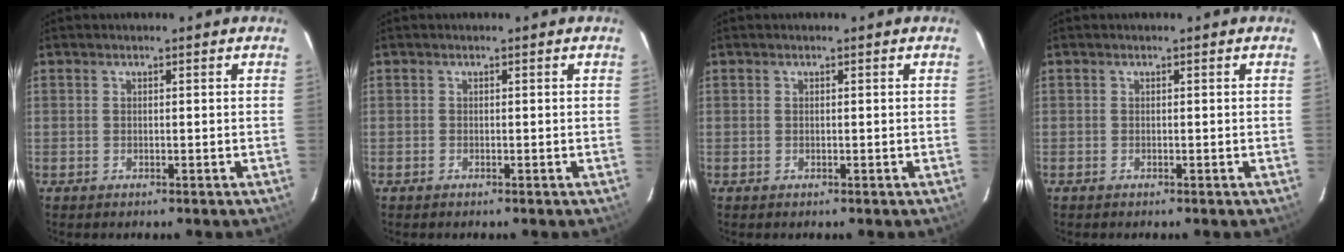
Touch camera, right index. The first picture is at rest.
{"total": 0.0}
{"total": 0.0}
{"total": 0.0}